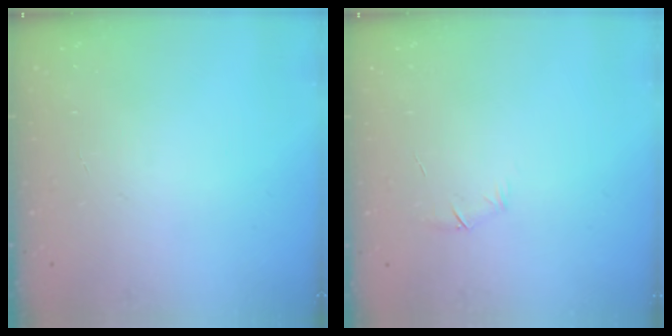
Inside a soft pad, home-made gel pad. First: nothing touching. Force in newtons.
{"total": 4.1, "press": 4.0, "slide": 0.9}